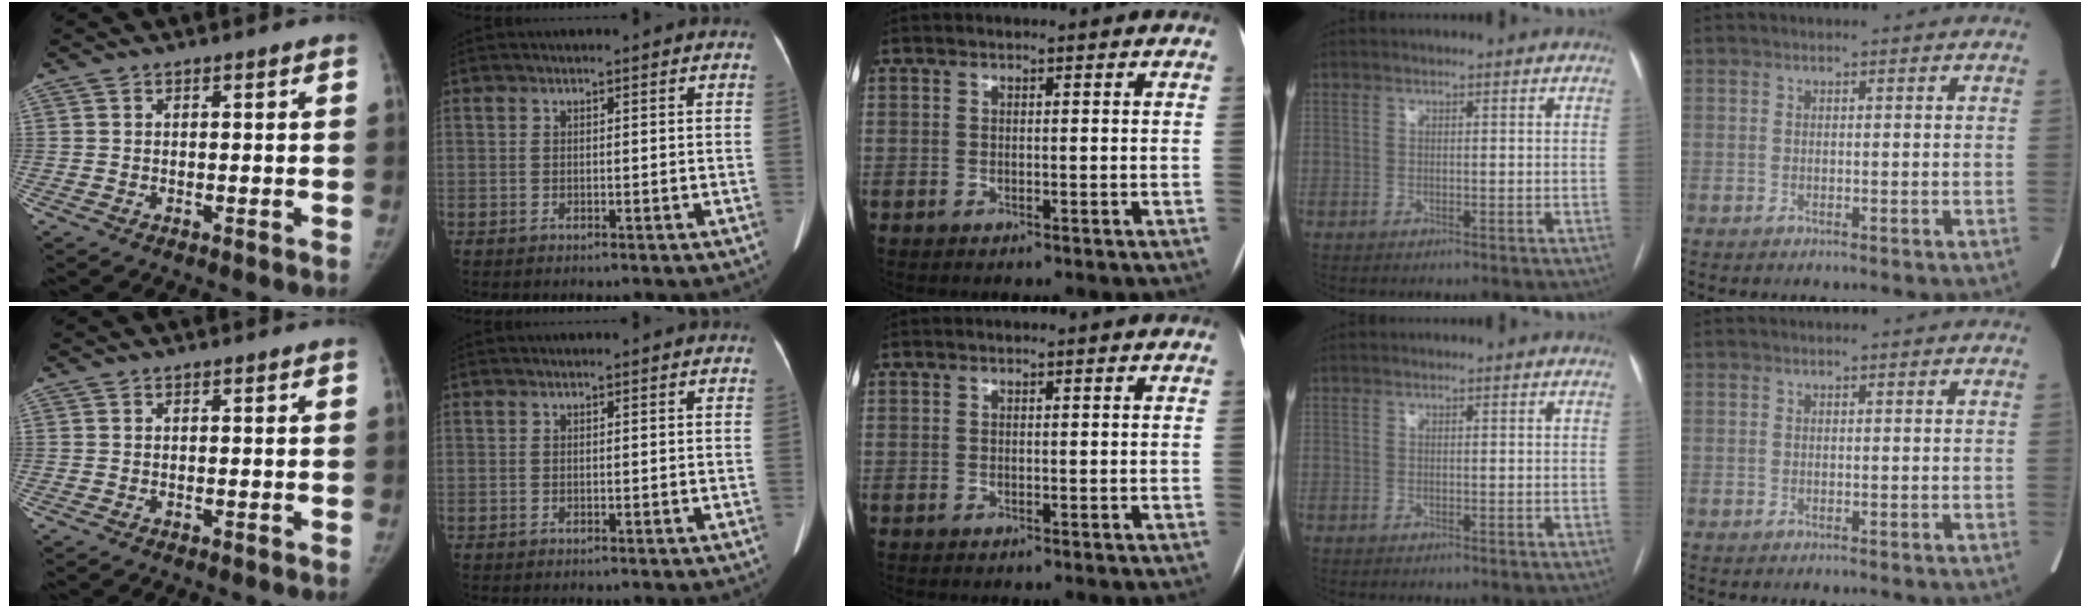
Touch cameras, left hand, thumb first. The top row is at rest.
{}